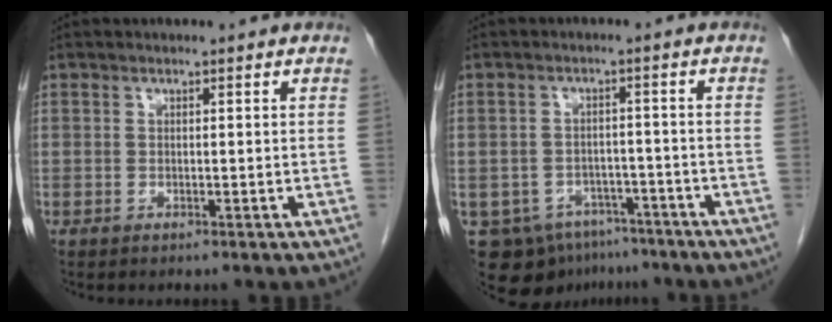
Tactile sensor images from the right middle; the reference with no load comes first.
{"total": 9.4, "force": [-6.4, 6.3, 2.7], "torque": [-0.041, 0.008, -0.088]}